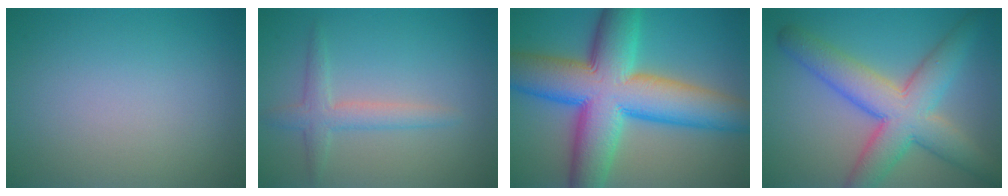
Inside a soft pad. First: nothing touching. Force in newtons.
{"total": 2.4, "press": 2.4, "slide": 0.1}
{"total": 14.2, "press": 14.2, "slide": 0.2}
{"total": 8.2, "press": 8.2, "slide": 0.2}